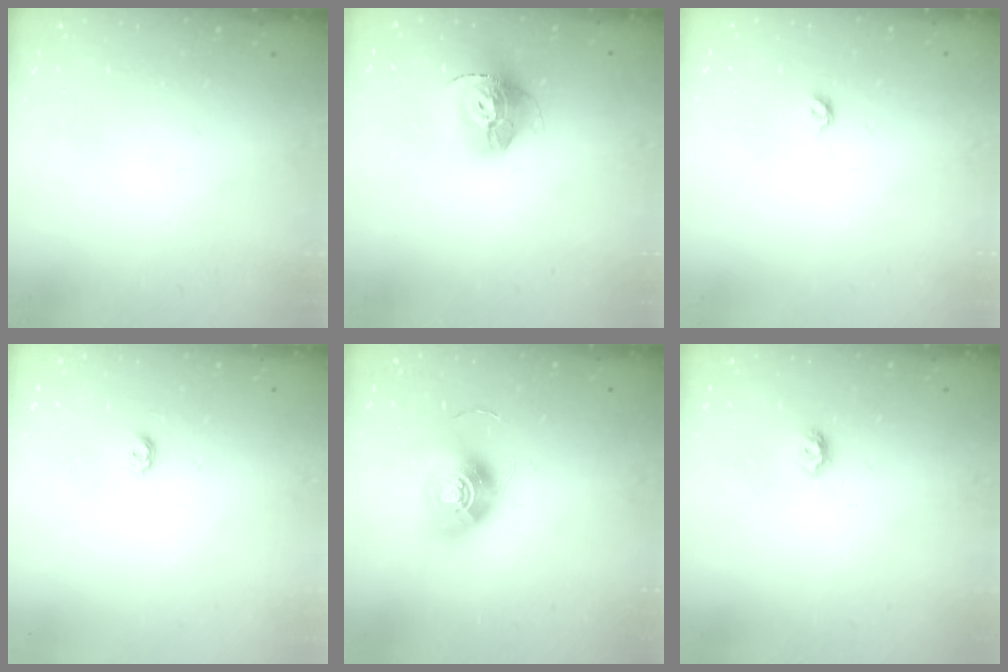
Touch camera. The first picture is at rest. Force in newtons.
{"total": 14.5, "press": 14.4, "slide": 1.6}
{"total": 4.0, "press": 3.9, "slide": 0.7}
{"total": 4.3, "press": 4.2, "slide": 0.5}
{"total": 13.1, "press": 13.1, "slide": 0.5}
{"total": 5.9, "press": 5.9, "slide": 0.6}